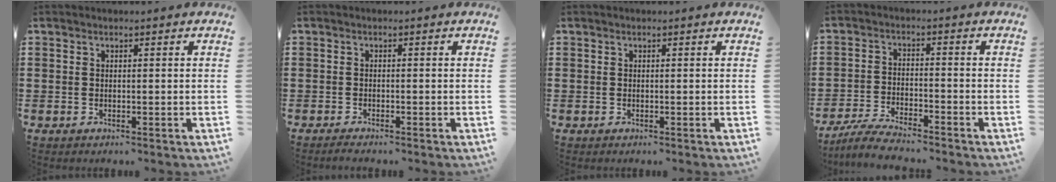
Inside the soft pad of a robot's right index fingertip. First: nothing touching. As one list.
[{"total": 1.0, "force": [-1.0, -0.1, 0.2], "torque": [-0.006, -0.005, -0.019]}, {"total": 0.0}, {"total": 4.7, "force": [-4.5, 0.2, 1.6], "torque": [-0.041, -0.006, -0.090]}]